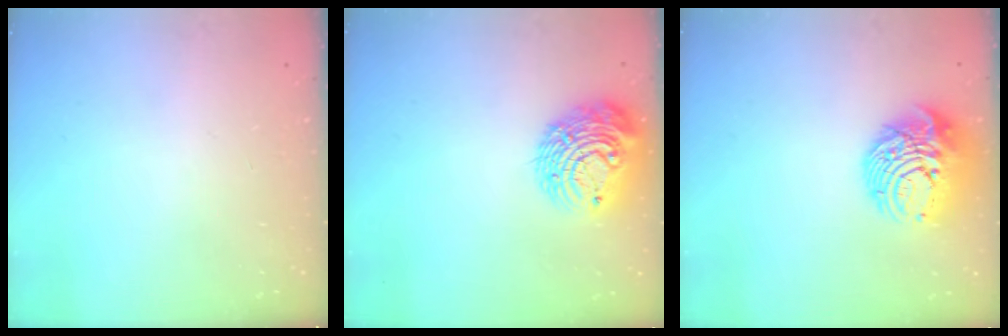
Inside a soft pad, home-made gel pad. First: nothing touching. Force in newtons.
{"total": 14.9, "press": 14.8, "slide": 1.2}
{"total": 12.1, "press": 12.0, "slide": 1.0}